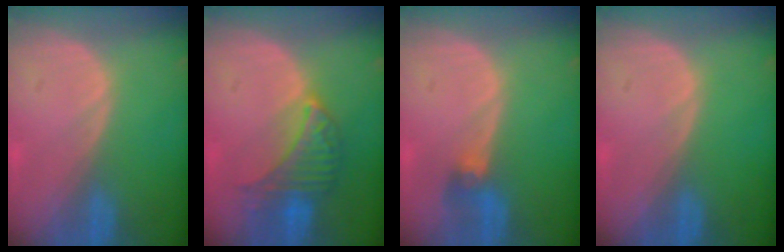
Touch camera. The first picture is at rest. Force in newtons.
{"total": 6.4, "press": 6.4, "slide": 0.5}
{"total": 2.9, "press": 2.6, "slide": 1.2}
{"total": 0.0}